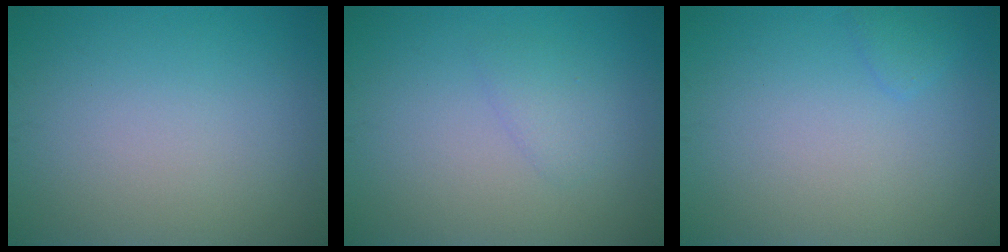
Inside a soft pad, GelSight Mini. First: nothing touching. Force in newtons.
{"total": 1.3, "press": 1.3, "slide": 0.1}
{"total": 0.9, "press": 0.9, "slide": 0.1}